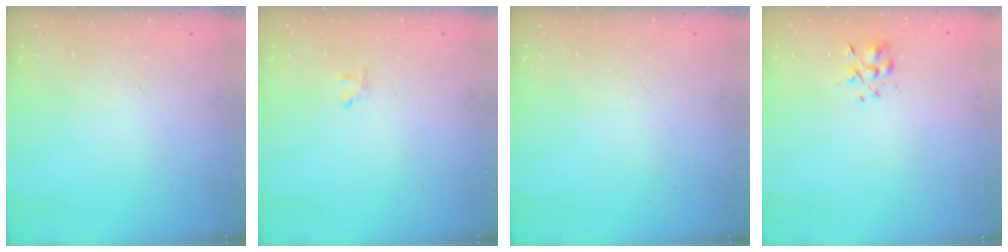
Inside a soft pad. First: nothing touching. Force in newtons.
{"total": 0.0}
{"total": 0.0}
{"total": 2.1, "press": 2.0, "slide": 0.6}